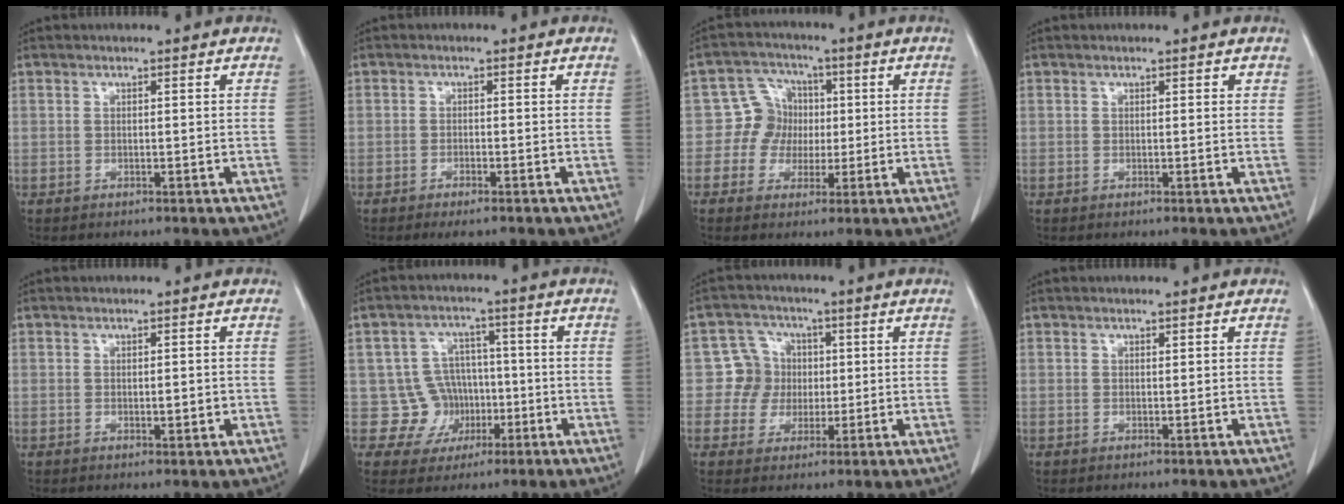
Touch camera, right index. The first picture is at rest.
{"total": 2.3, "force": [-1.7, 0.5, 1.6], "torque": [-0.024, -0.003, -0.023]}
{"total": 5.7, "force": [-0.1, 5.5, 1.6], "torque": [-0.030, 0.022, -0.002]}
{"total": 0.6, "force": [0.4, 0.1, 0.4], "torque": [-0.002, 0.000, 0.002]}
{"total": 1.6, "force": [-0.2, 0.5, 1.5], "torque": [-0.025, -0.001, 0.003]}
{"total": 7.2, "force": [-1.1, 7.1, 0.2], "torque": [0.013, 0.019, -0.010]}
{"total": 5.5, "force": [0.2, 5.5, 0.8], "torque": [-0.011, 0.021, 0.004]}
{"total": 0.0}